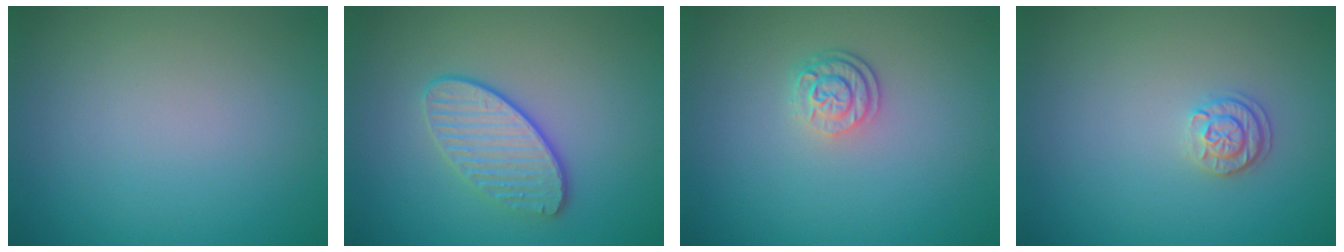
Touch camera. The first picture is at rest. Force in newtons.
{"total": 3.4, "press": 3.1, "slide": 1.4}
{"total": 2.6, "press": 1.9, "slide": 1.7}
{"total": 1.7, "press": 1.6, "slide": 0.7}